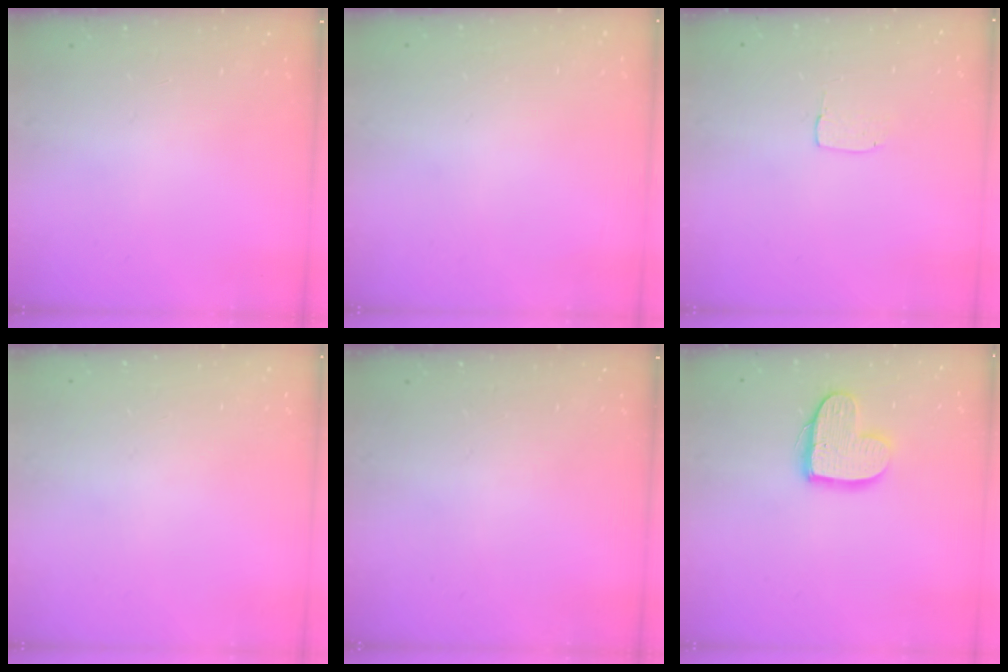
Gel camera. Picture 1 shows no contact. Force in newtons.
{"total": 0.0}
{"total": 2.9, "press": 2.9, "slide": 0.2}
{"total": 0.0}
{"total": 0.0}
{"total": 13.4, "press": 13.3, "slide": 1.2}